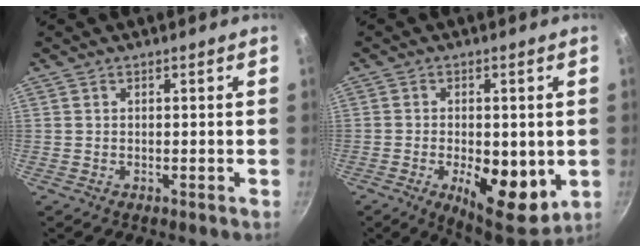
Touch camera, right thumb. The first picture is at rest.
{"total": 13.4, "force": [-2.8, 6.2, 11.5], "torque": [-0.150, -0.012, -0.031]}